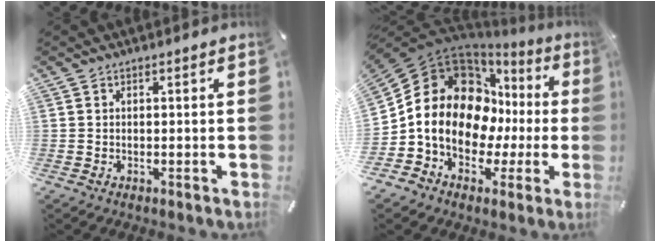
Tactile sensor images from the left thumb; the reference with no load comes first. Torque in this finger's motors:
{"motor_torque": [1.50, 2.91, 1.95, 0.82, 0.29]}